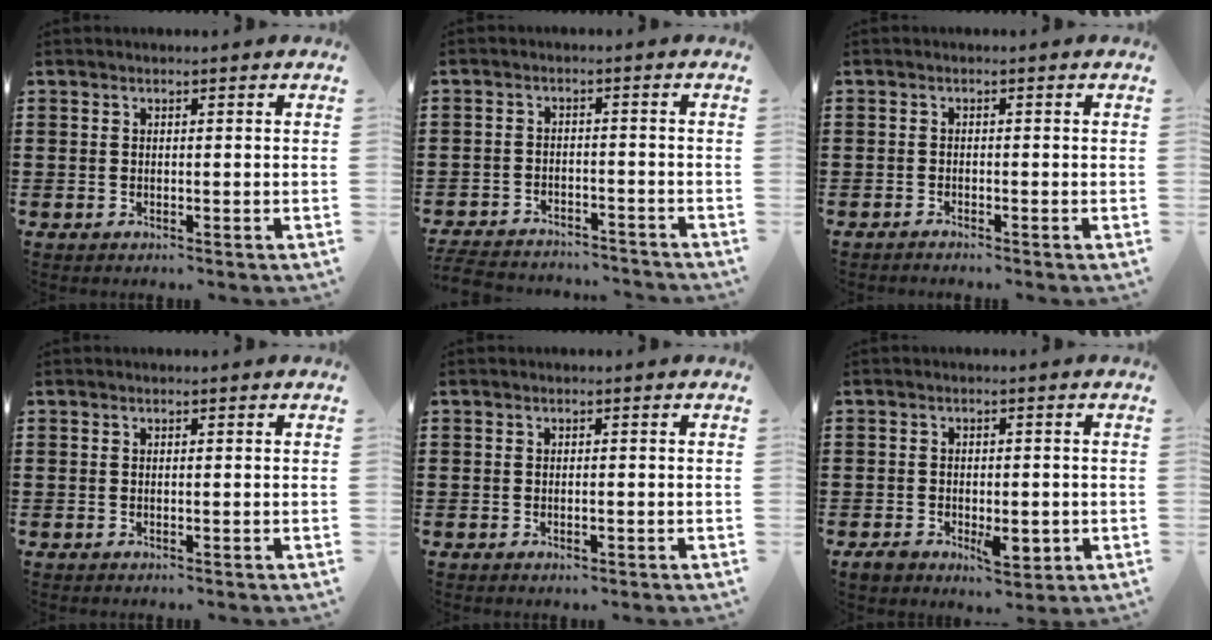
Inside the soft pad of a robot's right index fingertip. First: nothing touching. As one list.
[{"total": 4.0, "force": [-4.0, 0.3, 0.2], "torque": [-0.013, -0.001, -0.086]}, {"total": 0.9, "force": [-0.8, 0.0, 0.1], "torque": [-0.003, 0.000, -0.018]}, {"total": 0.0}, {"total": 0.9, "force": [-0.3, 0.3, 0.7], "torque": [-0.014, -0.005, -0.004]}, {"total": 4.7, "force": [-1.8, 2.7, 3.5], "torque": [-0.064, 0.006, -0.031]}]